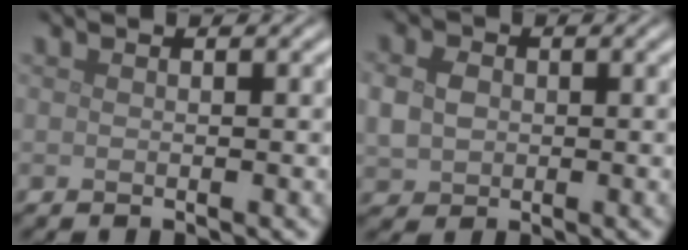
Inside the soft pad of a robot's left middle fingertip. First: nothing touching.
{"total": 3.1, "force": [0.2, 2.6, 1.6], "torque": [-0.044, 0.002, 0.002]}